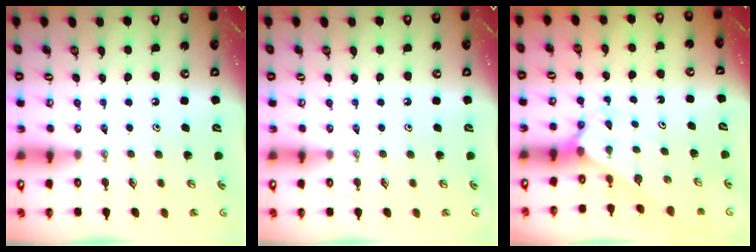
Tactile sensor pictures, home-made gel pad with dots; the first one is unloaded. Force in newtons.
{"total": 0.0}
{"total": 2.2, "press": 2.2, "slide": 0.2}